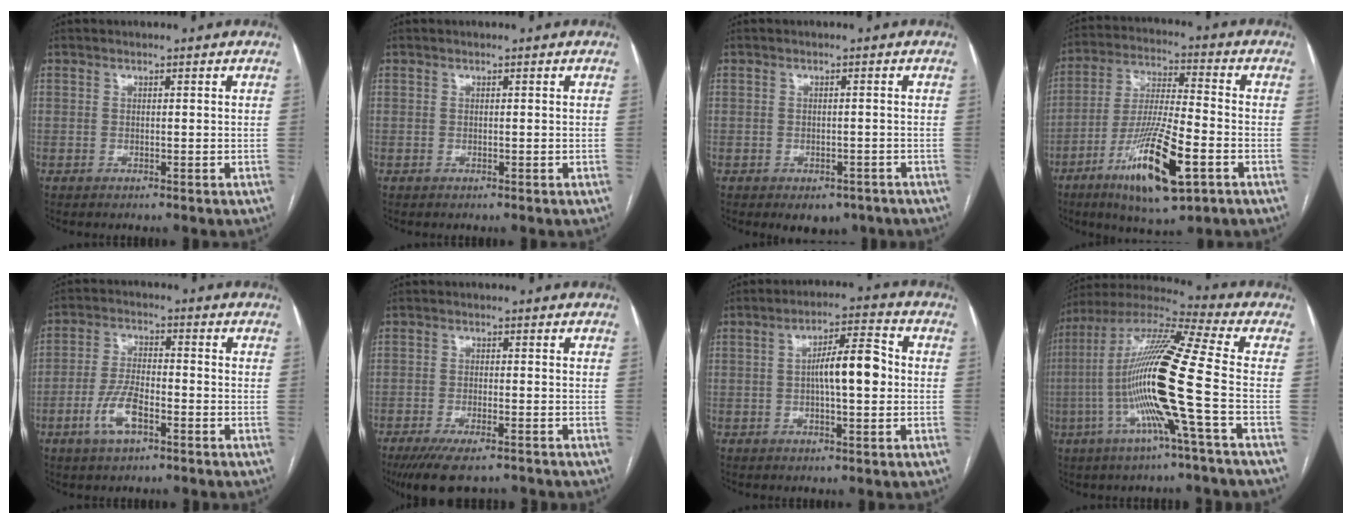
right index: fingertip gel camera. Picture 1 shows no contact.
{"total": 0.0}
{"total": 4.7, "force": [-3.3, 2.8, 1.7], "torque": [-0.008, 0.004, -0.039]}
{"total": 15.7, "force": [-6.9, 2.5, 13.8], "torque": [-0.266, -0.022, -0.117]}
{"total": 7.1, "force": [-3.3, 2.6, 5.7], "torque": [-0.125, 0.003, -0.061]}
{"total": 9.4, "force": [-7.3, 2.2, 5.4], "torque": [-0.086, -0.016, -0.116]}
{"total": 8.2, "force": [0.0, 1.9, 8.0], "torque": [-0.139, 0.020, -0.002]}
{"total": 18.4, "force": [-3.8, -1.0, 18.0], "torque": [-0.349, -0.001, -0.086]}